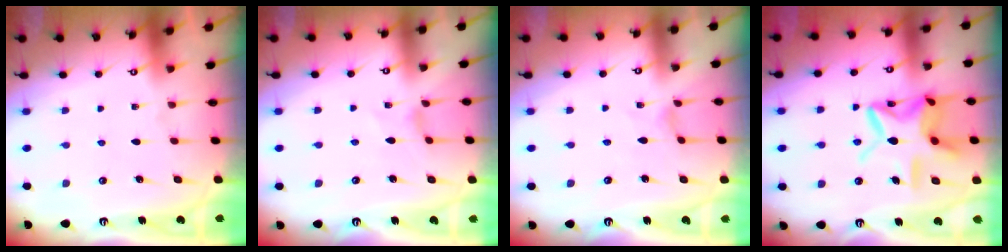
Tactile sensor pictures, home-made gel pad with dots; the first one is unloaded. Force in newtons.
{"total": 0.7, "press": 0.7, "slide": 0.3}
{"total": 0.0}
{"total": 15.1, "press": 15.0, "slide": 1.5}